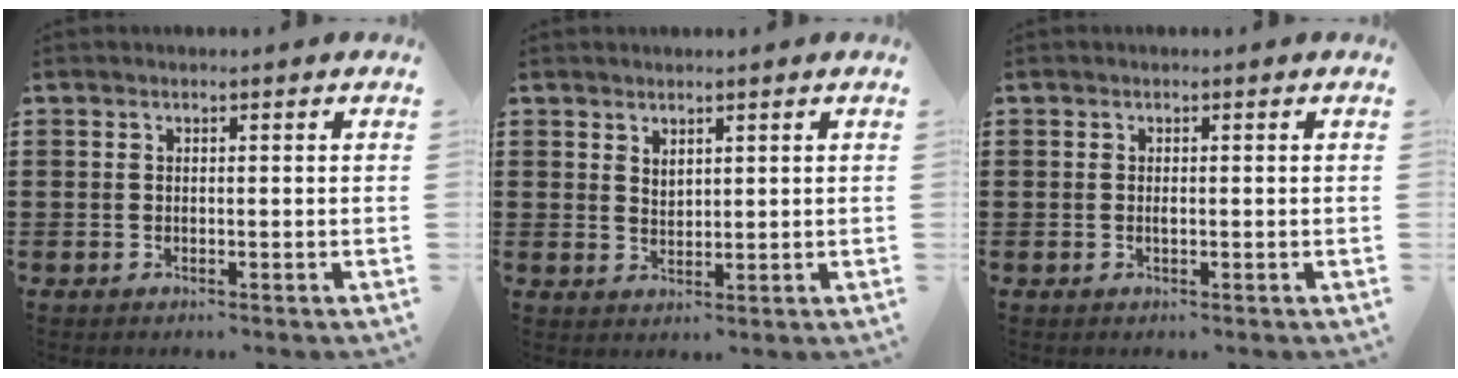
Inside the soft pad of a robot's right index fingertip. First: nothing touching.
{"total": 1.7, "force": [1.6, 0.7, 0.2], "torque": [-0.005, 0.002, 0.031]}
{"total": 0.5, "force": [0.0, 0.2, 0.5], "torque": [-0.011, -0.003, 0.001]}